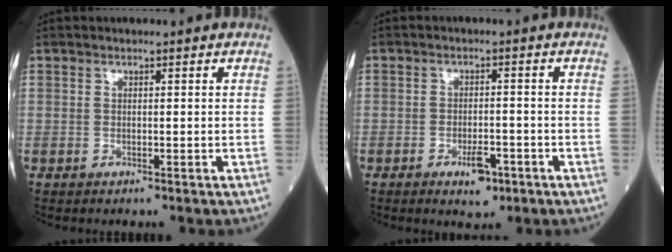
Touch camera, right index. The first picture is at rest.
{"total": 3.9, "force": [-2.1, 1.6, 2.8], "torque": [-0.044, 0.002, -0.025]}